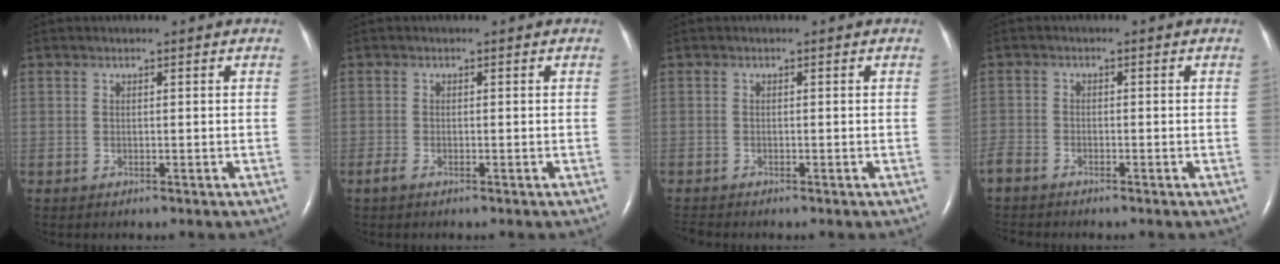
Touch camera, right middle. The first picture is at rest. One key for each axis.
{"total": 1.0, "fx": -0.8, "fy": 0.2, "fz": 0.7, "tx": -0.024, "ty": -0.004, "tz": -0.016}
{"total": 1.3, "fx": -1.3, "fy": 0.0, "fz": 0.2, "tx": -0.009, "ty": -0.007, "tz": -0.025}
{"total": 3.8, "fx": -3.6, "fy": 1.1, "fz": 0.7, "tx": -0.013, "ty": -0.011, "tz": -0.072}